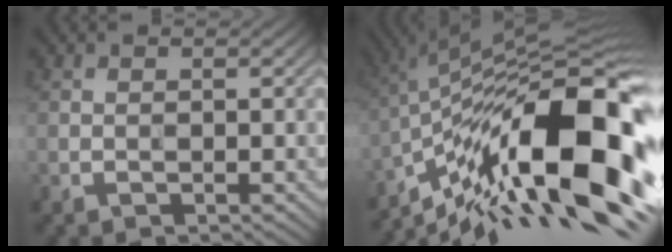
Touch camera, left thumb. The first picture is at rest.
{"total": 19.8, "force": [-8.0, 6.4, 17.0], "torque": [-0.273, 0.023, -0.148]}